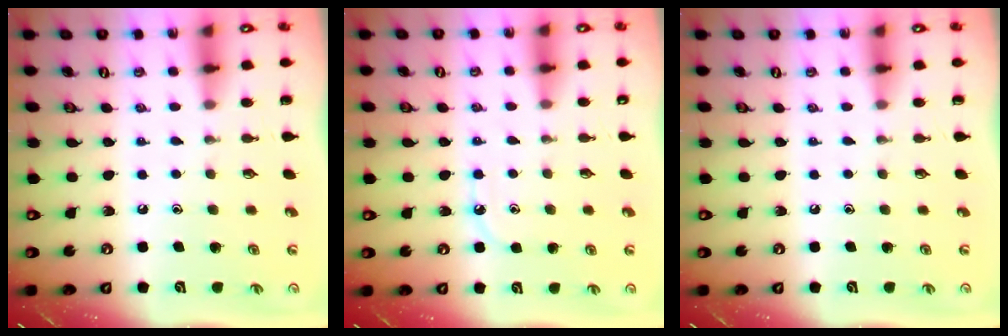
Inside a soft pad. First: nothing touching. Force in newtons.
{"total": 5.3, "press": 5.2, "slide": 0.5}
{"total": 0.0}